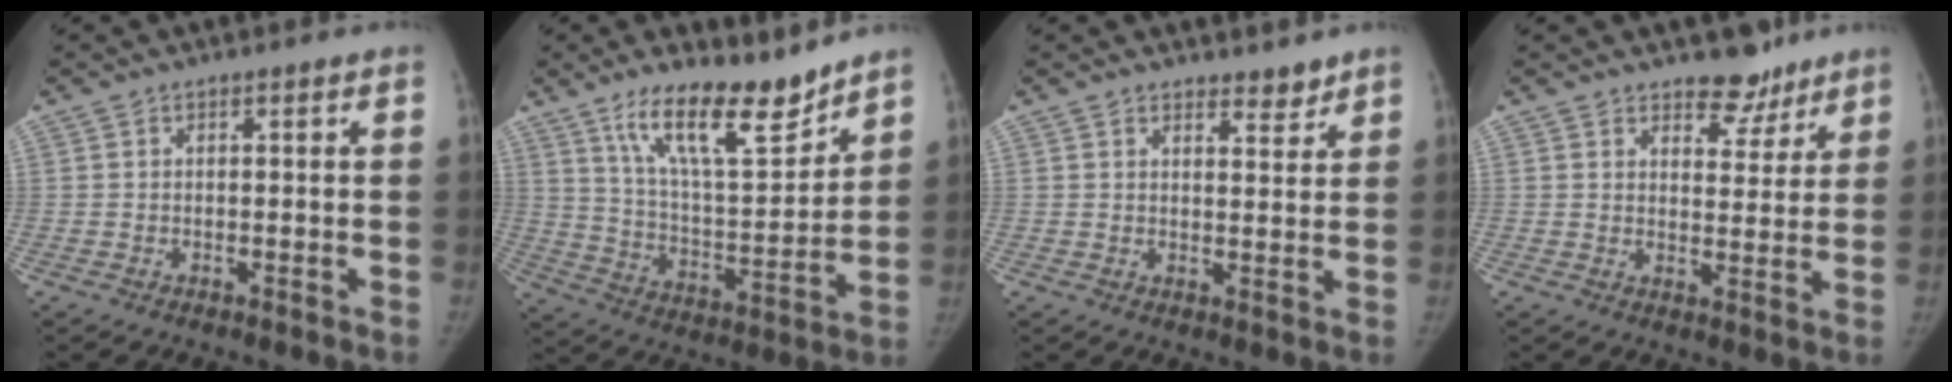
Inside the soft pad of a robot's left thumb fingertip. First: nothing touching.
{"total": 16.5, "force": [12.3, 4.8, 10.0], "torque": [-0.133, -0.084, 0.219]}
{"total": 3.1, "force": [2.8, 1.2, 0.9], "torque": [0.004, -0.022, 0.041]}
{"total": 6.3, "force": [5.0, 3.3, 2.0], "torque": [0.007, -0.034, 0.075]}